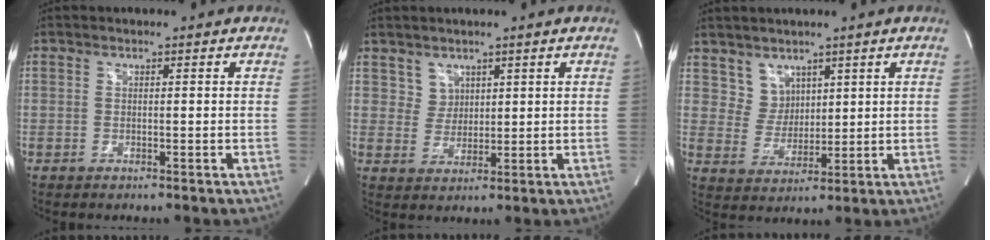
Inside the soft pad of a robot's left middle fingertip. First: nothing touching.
{"total": 2.8, "force": [1.7, 2.2, 0.0], "torque": [0.005, 0.001, 0.034]}
{"total": 4.3, "force": [2.9, 3.2, 0.0], "torque": [-0.001, 0.003, 0.065]}